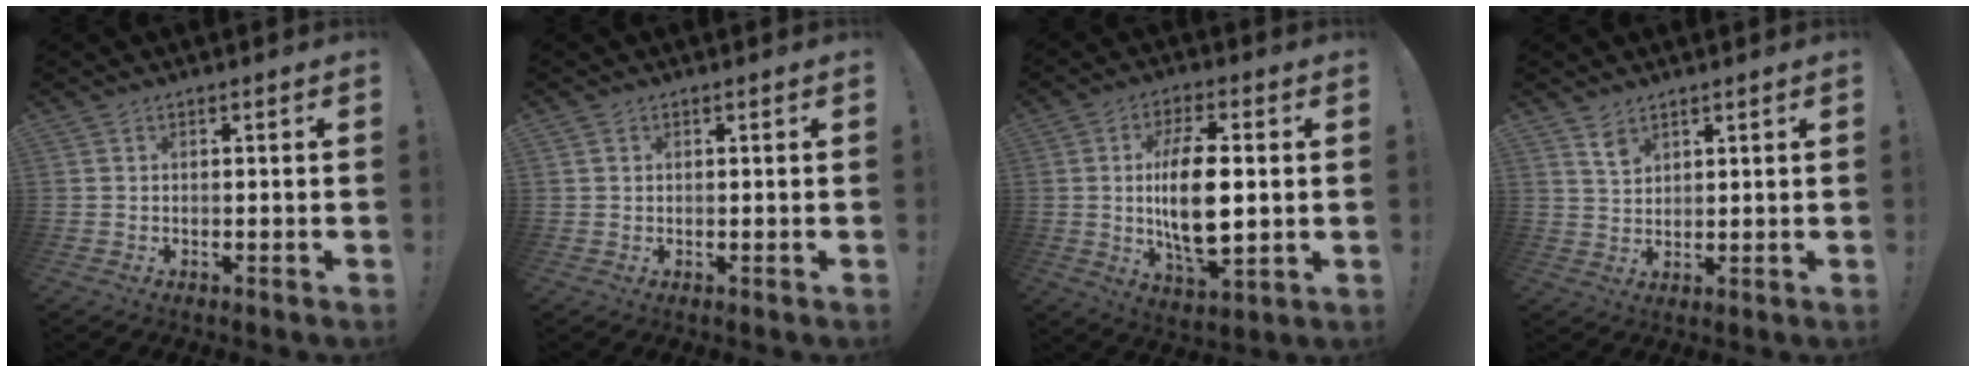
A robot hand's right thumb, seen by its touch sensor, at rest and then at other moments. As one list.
[{"total": 0.8, "force": [0.4, 0.7, 0.1], "torque": [0.000, 0.002, 0.006]}, {"total": 16.0, "force": [0.9, 7.1, 14.3], "torque": [-0.267, -0.010, 0.006]}, {"total": 4.3, "force": [3.2, 2.4, 1.7], "torque": [-0.023, -0.020, 0.058]}]